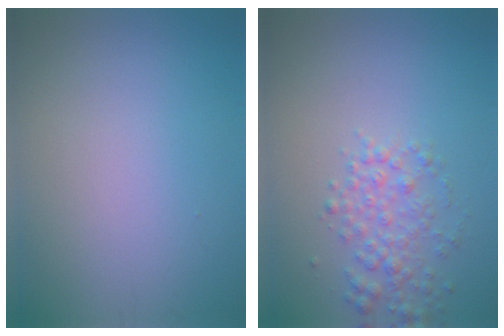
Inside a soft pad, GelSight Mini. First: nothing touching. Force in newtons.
{"total": 2.7, "press": 2.7, "slide": 0.1}